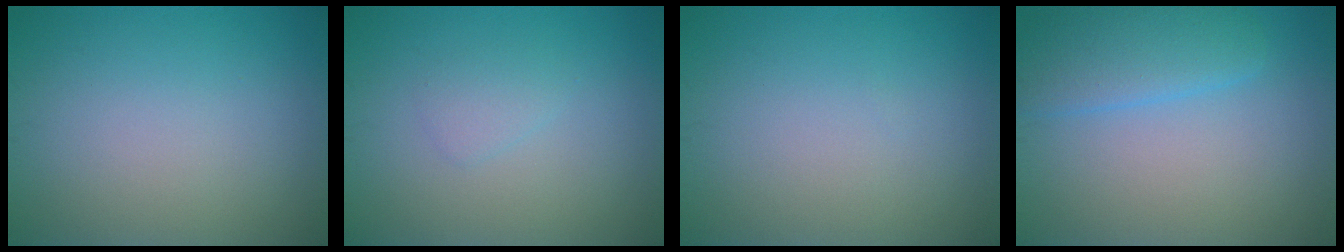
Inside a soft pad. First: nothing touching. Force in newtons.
{"total": 1.1, "press": 1.1, "slide": 0.1}
{"total": 0.0}
{"total": 2.7, "press": 2.7, "slide": 0.0}